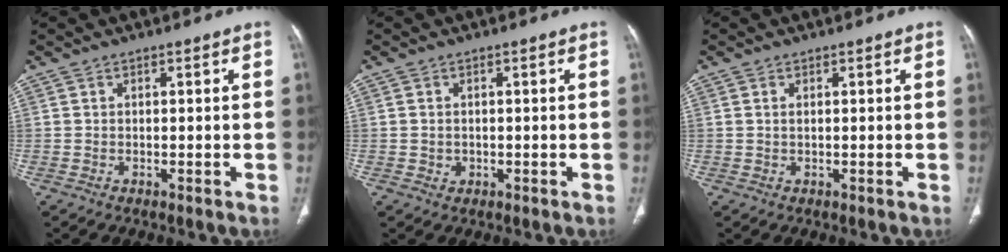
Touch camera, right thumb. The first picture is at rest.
{"total": 1.2, "force": [0.0, 1.1, 0.4], "torque": [-0.006, 0.001, 0.005]}
{"total": 0.7, "force": [0.3, 0.3, 0.6], "torque": [-0.016, 0.003, 0.006]}